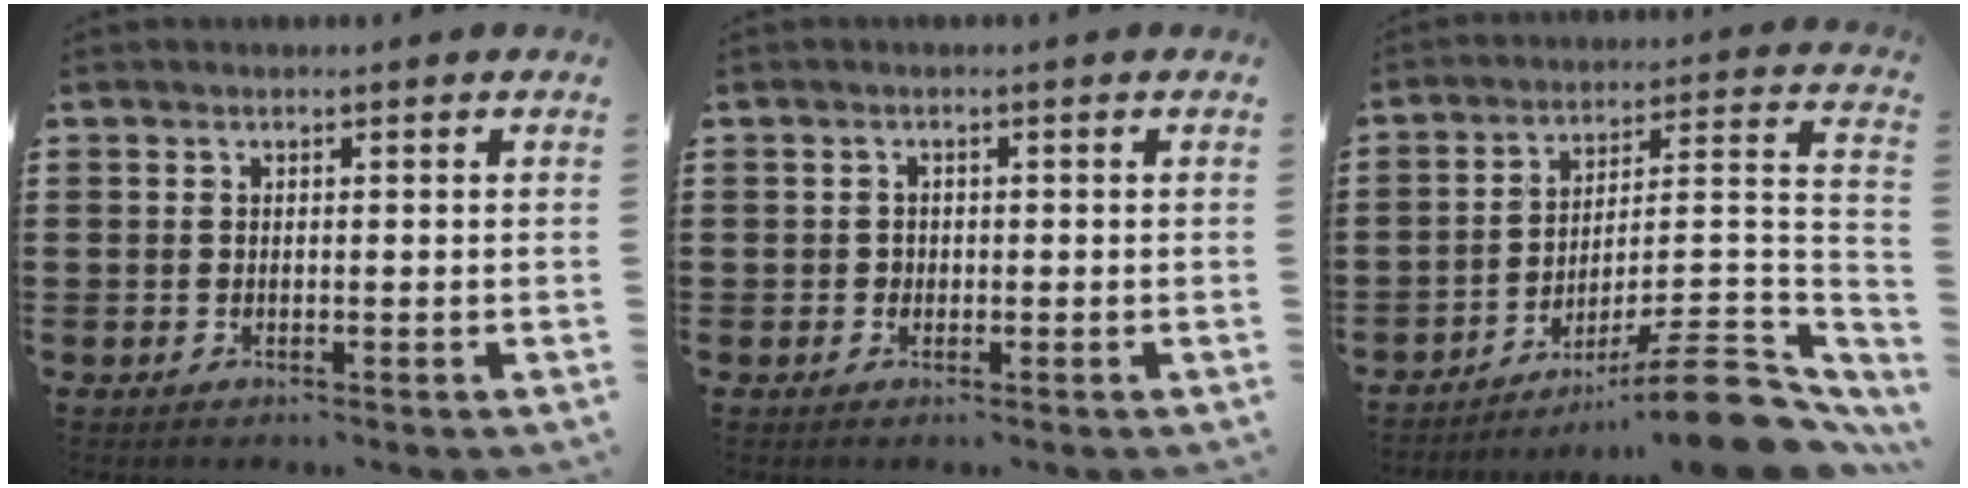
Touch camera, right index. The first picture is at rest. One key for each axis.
{"total": 1.0, "fx": -0.2, "fy": 0.9, "fz": 0.3, "tx": -0.009, "ty": 0.003, "tz": -0.006}
{"total": 10.8, "fx": -7.9, "fy": 1.0, "fz": 7.4, "tx": -0.109, "ty": 0.013, "tz": -0.148}